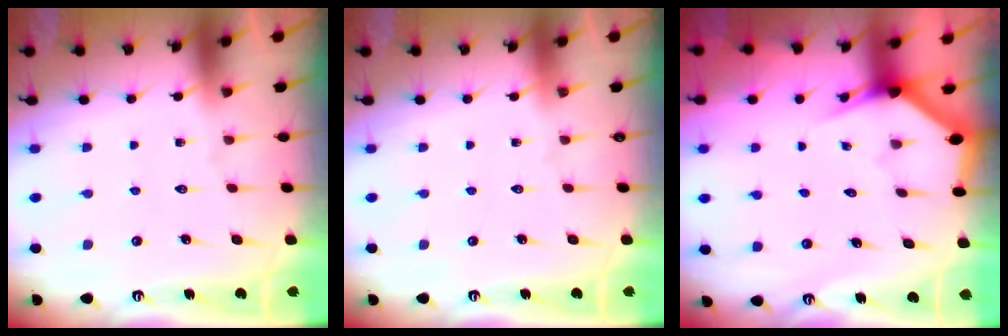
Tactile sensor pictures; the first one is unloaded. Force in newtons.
{"total": 0.0}
{"total": 2.7, "press": 2.7, "slide": 0.1}